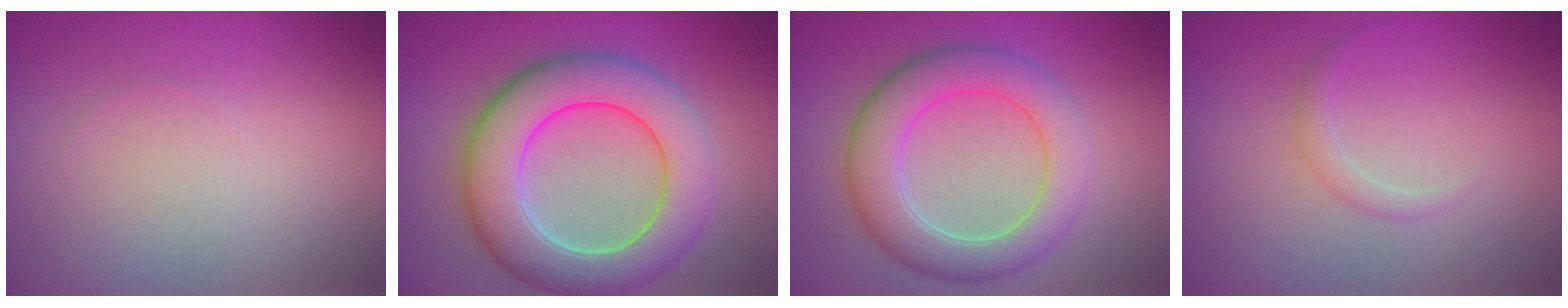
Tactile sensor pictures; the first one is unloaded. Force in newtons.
{"total": 9.4, "press": 9.4, "slide": 0.4}
{"total": 6.2, "press": 6.2, "slide": 0.2}
{"total": 1.1, "press": 1.1, "slide": 0.1}